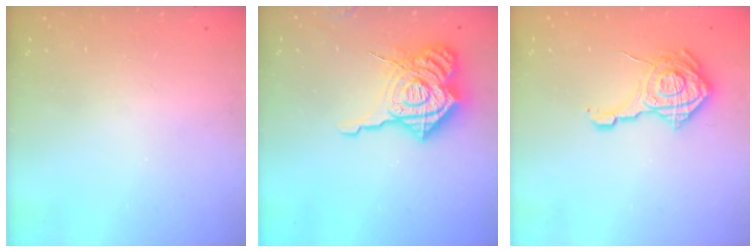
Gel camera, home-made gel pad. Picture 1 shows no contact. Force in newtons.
{"total": 23.6, "press": 23.4, "slide": 2.7}
{"total": 16.6, "press": 16.6, "slide": 1.2}